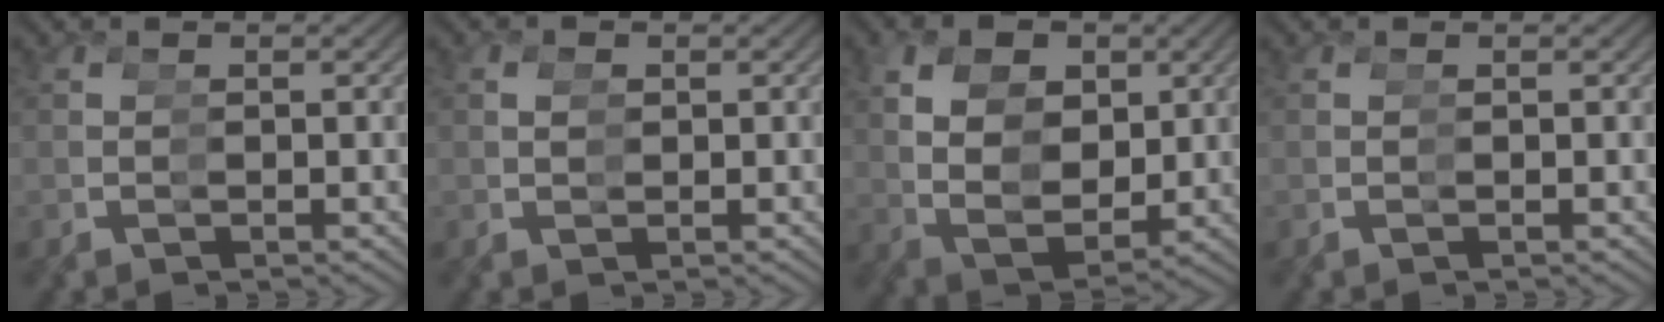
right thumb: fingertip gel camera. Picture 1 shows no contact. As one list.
[{"total": 0.8, "force": [0.3, -0.2, -0.8], "torque": [0.021, 0.002, 0.005]}, {"total": 6.7, "force": [1.6, 5.0, 4.2], "torque": [-0.088, -0.014, 0.035]}, {"total": 0.0}]